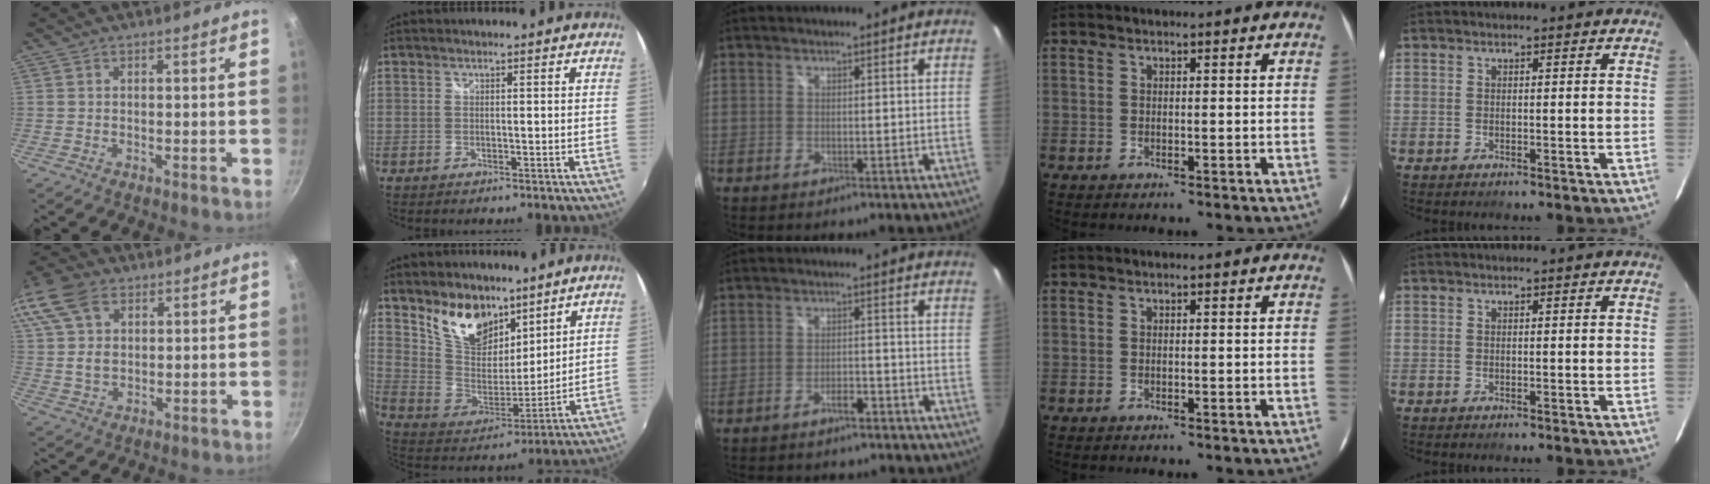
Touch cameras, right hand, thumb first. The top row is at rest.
{"thumb": {"total": 20.1, "force": [8.9, 13.6, 11.9], "torque": [-0.275, 0.033, 0.166]}, "index": {"total": 14.5, "force": [9.9, 7.9, 7.1], "torque": [-0.147, 0.003, 0.195]}, "middle": {"total": 8.7, "force": [-7.5, 3.1, 3.2], "torque": [-0.076, 0.003, -0.102]}}